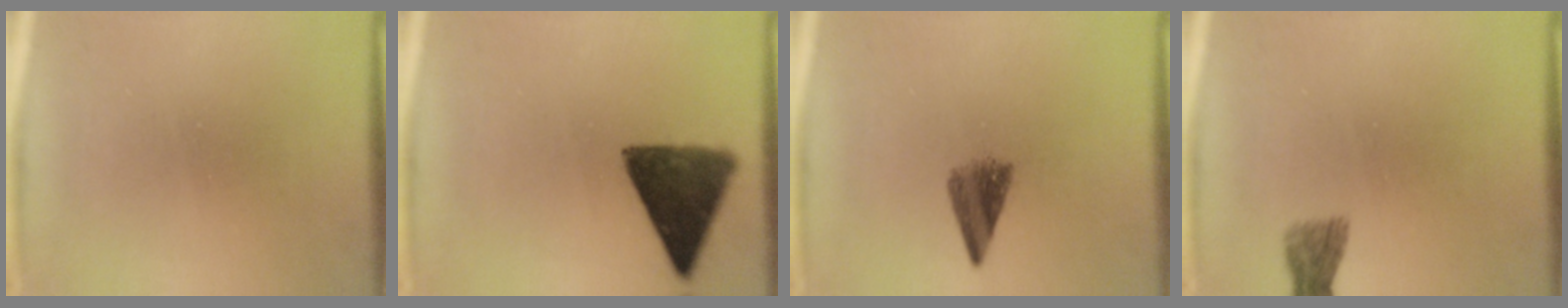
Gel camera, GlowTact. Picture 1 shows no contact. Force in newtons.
{"total": 11.8}
{"total": 4.0}
{"total": 1.9}